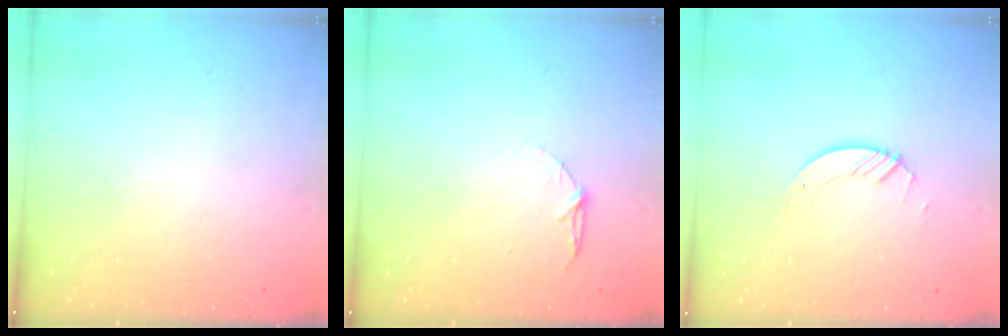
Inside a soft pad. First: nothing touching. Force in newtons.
{"total": 4.4, "press": 4.4, "slide": 0.5}
{"total": 2.9, "press": 2.9, "slide": 0.3}